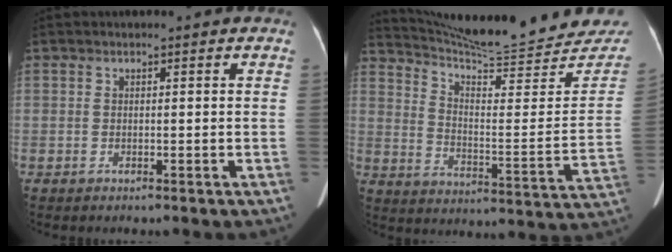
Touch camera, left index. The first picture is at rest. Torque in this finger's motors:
{"motor_torque": [0.17, -0.81, -0.08, 0.00]}